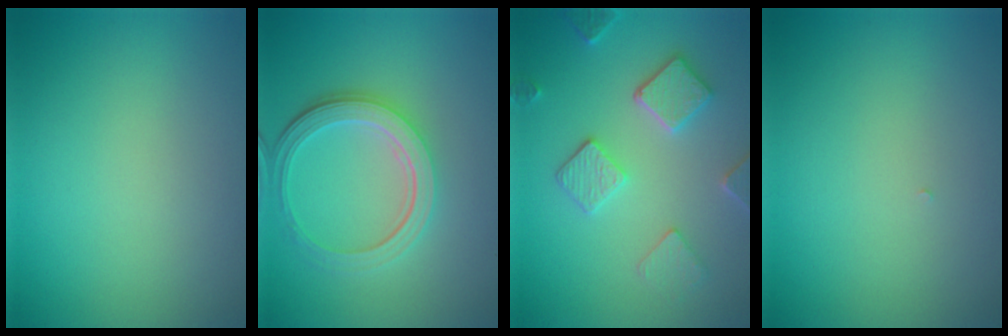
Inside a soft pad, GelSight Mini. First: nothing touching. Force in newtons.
{"total": 5.0, "press": 3.8, "slide": 3.3}
{"total": 3.9, "press": 3.7, "slide": 1.3}
{"total": 0.0}